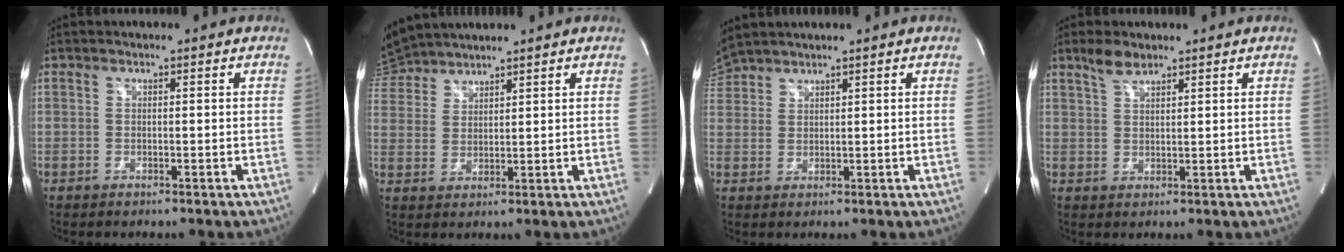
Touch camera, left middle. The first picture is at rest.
{"total": 7.5, "force": [7.3, 1.2, 1.1], "torque": [-0.038, 0.026, 0.151]}
{"total": 4.0, "force": [4.0, 0.1, 0.5], "torque": [-0.027, 0.023, 0.089]}
{"total": 3.4, "force": [2.7, 1.1, 1.7], "torque": [-0.040, 0.006, 0.054]}